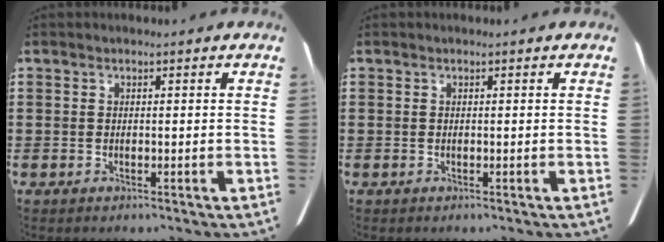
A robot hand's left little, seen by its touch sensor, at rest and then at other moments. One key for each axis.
{"total": 0.0}